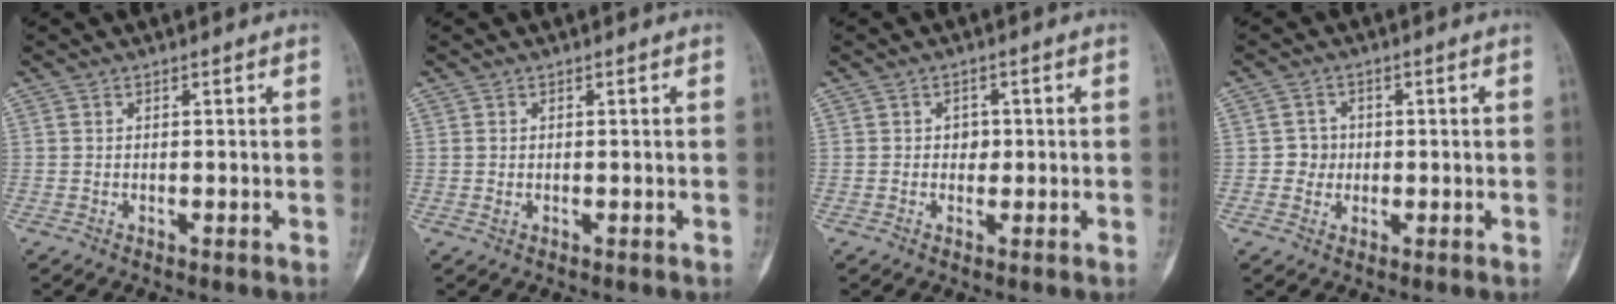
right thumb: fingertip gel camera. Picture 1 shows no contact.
{"total": 0.6, "force": [0.0, 0.4, 0.4], "torque": [-0.013, 0.001, 0.001]}
{"total": 2.1, "force": [0.0, 1.7, 1.2], "torque": [-0.002, 0.005, -0.003]}
{"total": 3.0, "force": [-0.2, 3.0, 0.5], "torque": [0.016, 0.010, -0.006]}